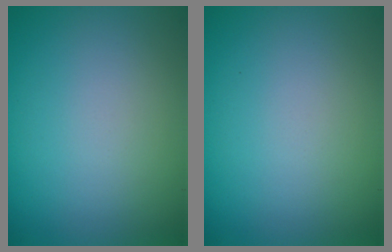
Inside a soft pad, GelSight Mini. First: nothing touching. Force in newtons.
{"total": 0.0}